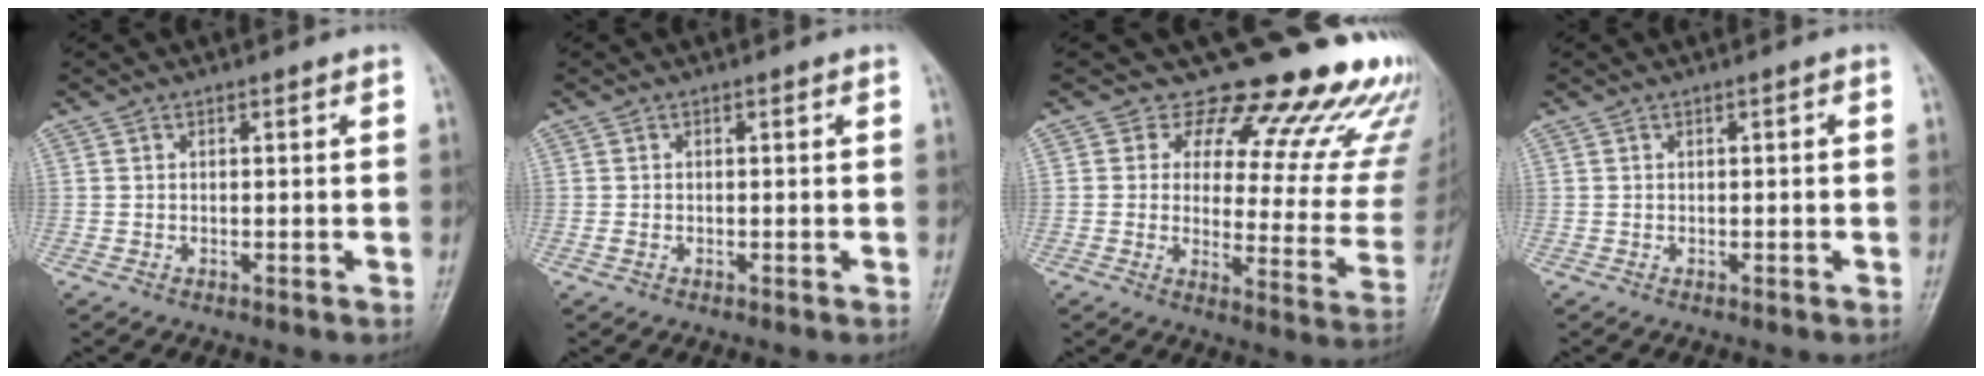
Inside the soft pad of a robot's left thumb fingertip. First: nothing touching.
{"total": 0.9, "force": [-0.2, 0.6, 0.6], "torque": [-0.015, -0.002, -0.003]}
{"total": 20.4, "force": [16.9, 8.0, 8.3], "torque": [-0.048, -0.127, 0.188]}
{"total": 0.0}